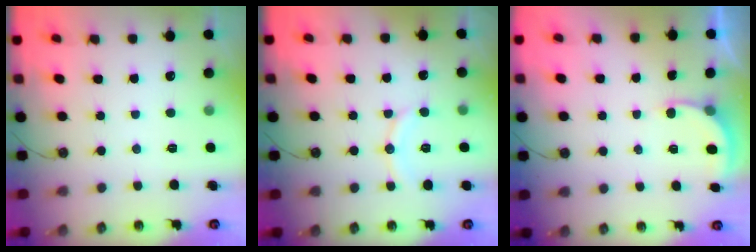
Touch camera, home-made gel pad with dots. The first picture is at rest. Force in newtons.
{"total": 7.6, "press": 7.5, "slide": 0.8}
{"total": 3.0, "press": 3.0, "slide": 0.3}